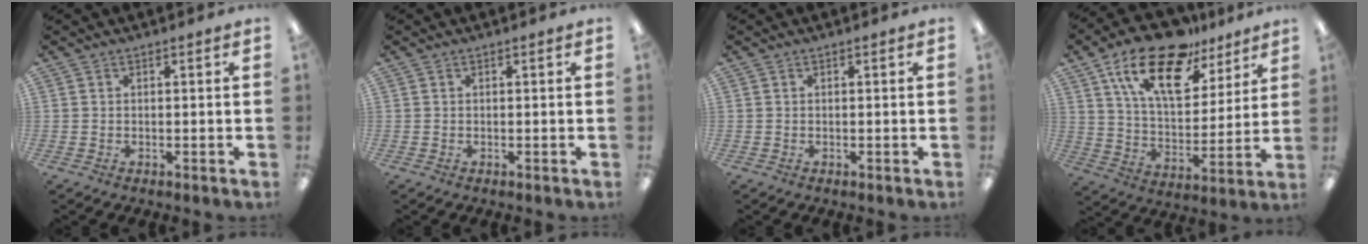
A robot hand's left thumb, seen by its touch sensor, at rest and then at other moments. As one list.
[{"total": 0.0}, {"total": 0.0}, {"total": 20.4, "force": [12.7, 10.1, 12.4], "torque": [-0.214, -0.059, 0.222]}]